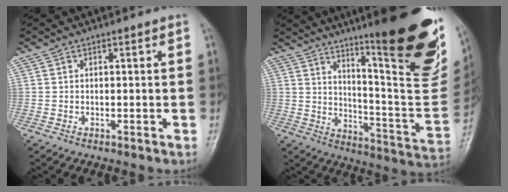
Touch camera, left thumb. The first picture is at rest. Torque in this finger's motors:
{"motor_torque": [2.79, 1.41, 1.36, -1.41, 0.46]}